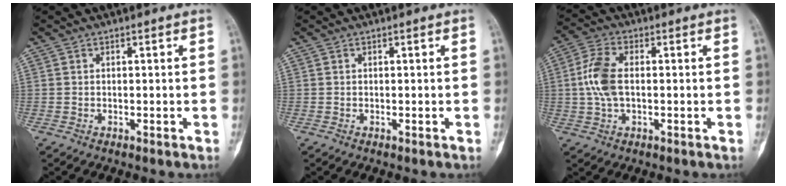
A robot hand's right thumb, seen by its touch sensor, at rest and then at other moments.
{"total": 0.0}
{"total": 7.8, "force": [0.2, 4.2, 6.6], "torque": [-0.150, 0.014, 0.000]}